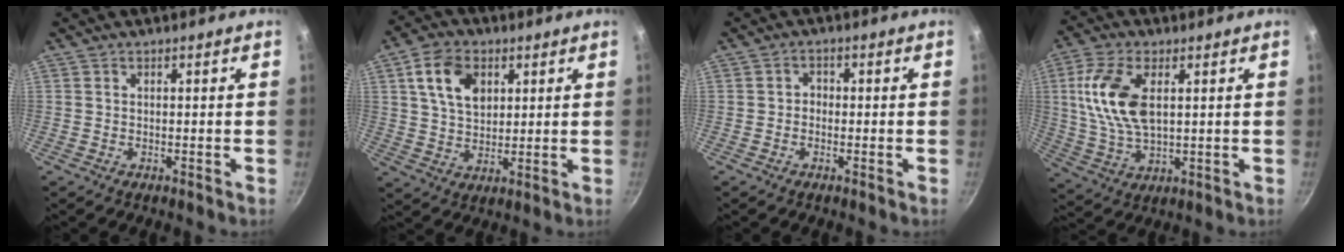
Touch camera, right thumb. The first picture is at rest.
{"total": 10.0, "force": [3.5, 6.8, 6.4], "torque": [-0.093, -0.003, 0.061]}
{"total": 1.7, "force": [-0.5, 1.4, 0.7], "torque": [-0.002, 0.009, -0.014]}
{"total": 12.8, "force": [2.8, 6.6, 10.6], "torque": [-0.208, -0.004, 0.057]}